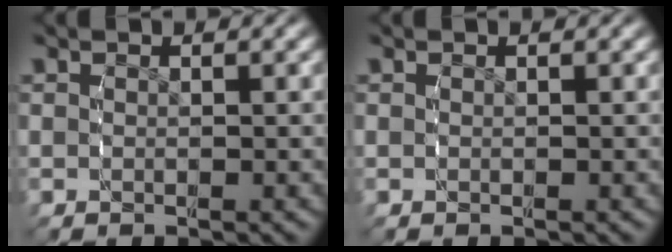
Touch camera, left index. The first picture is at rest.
{"total": 0.0}